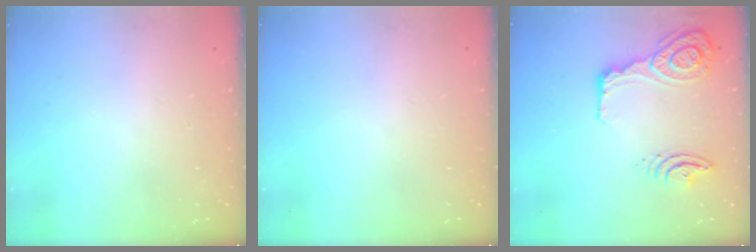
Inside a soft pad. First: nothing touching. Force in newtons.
{"total": 0.0}
{"total": 17.7, "press": 17.1, "slide": 4.4}